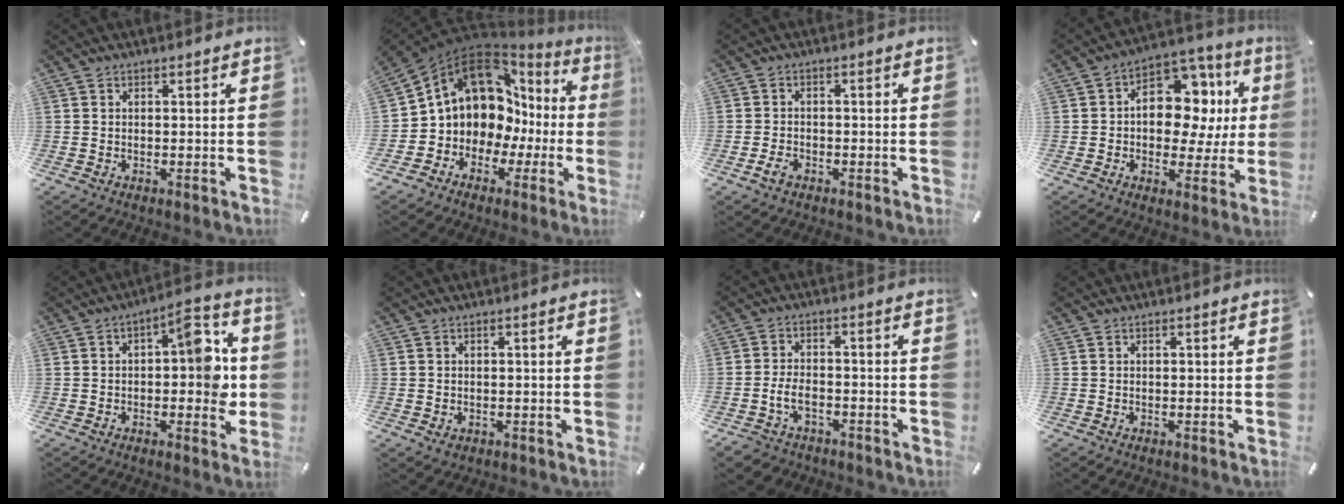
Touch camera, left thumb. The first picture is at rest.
{"total": 12.7, "force": [5.3, 10.3, 5.3], "torque": [-0.103, -0.051, 0.110]}
{"total": 2.9, "force": [-1.5, 1.9, 1.6], "torque": [-0.042, 0.001, -0.032]}
{"total": 15.5, "force": [2.7, 11.0, 10.6], "torque": [-0.135, -0.017, 0.053]}
{"total": 12.0, "force": [1.0, 5.7, 10.5], "torque": [-0.121, -0.004, 0.012]}
{"total": 1.2, "force": [-0.3, 1.0, 0.5], "torque": [-0.010, 0.003, -0.008]}
{"total": 5.6, "force": [-2.6, 3.8, 3.2], "torque": [-0.071, 0.013, -0.050]}
{"total": 0.0}